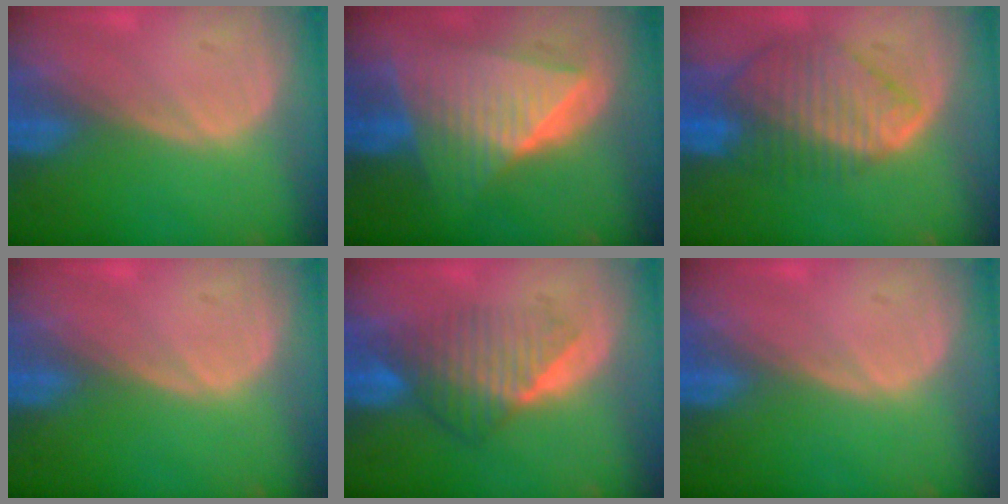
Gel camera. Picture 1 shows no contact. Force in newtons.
{"total": 10.0, "press": 10.0, "slide": 0.7}
{"total": 9.3, "press": 8.0, "slide": 4.7}
{"total": 0.0}
{"total": 6.9, "press": 6.5, "slide": 2.5}
{"total": 0.0}